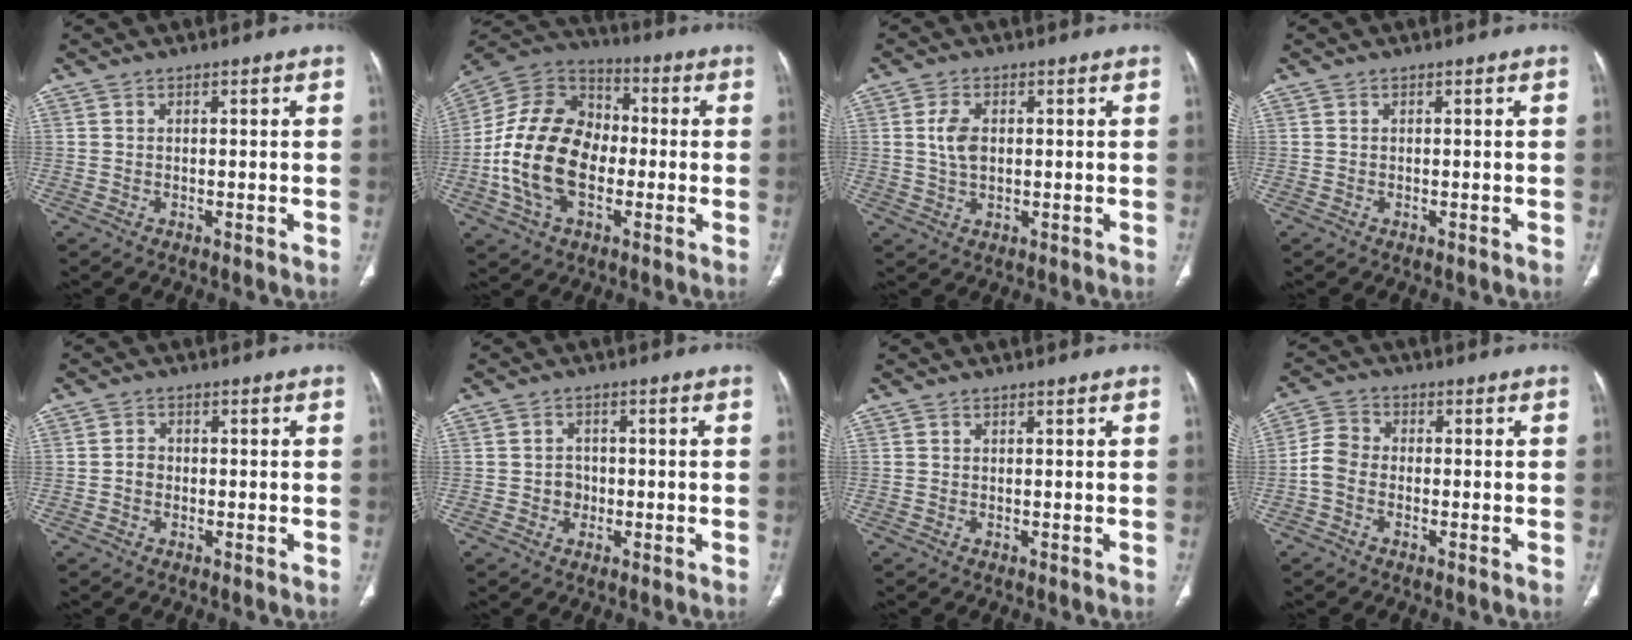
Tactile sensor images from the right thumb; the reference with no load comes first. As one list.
[{"total": 19.6, "force": [-3.2, 13.2, 14.2], "torque": [-0.253, 0.028, -0.061]}, {"total": 4.8, "force": [0.6, 2.9, 3.7], "torque": [-0.072, -0.002, 0.012]}, {"total": 0.0}, {"total": 2.0, "force": [-0.4, 1.7, 0.9], "torque": [-0.006, 0.009, -0.012]}, {"total": 2.7, "force": [-0.6, 2.5, 1.0], "torque": [0.001, 0.008, -0.011]}, {"total": 0.0}, {"total": 5.1, "force": [-1.4, 3.7, 3.2], "torque": [-0.057, 0.014, -0.039]}]